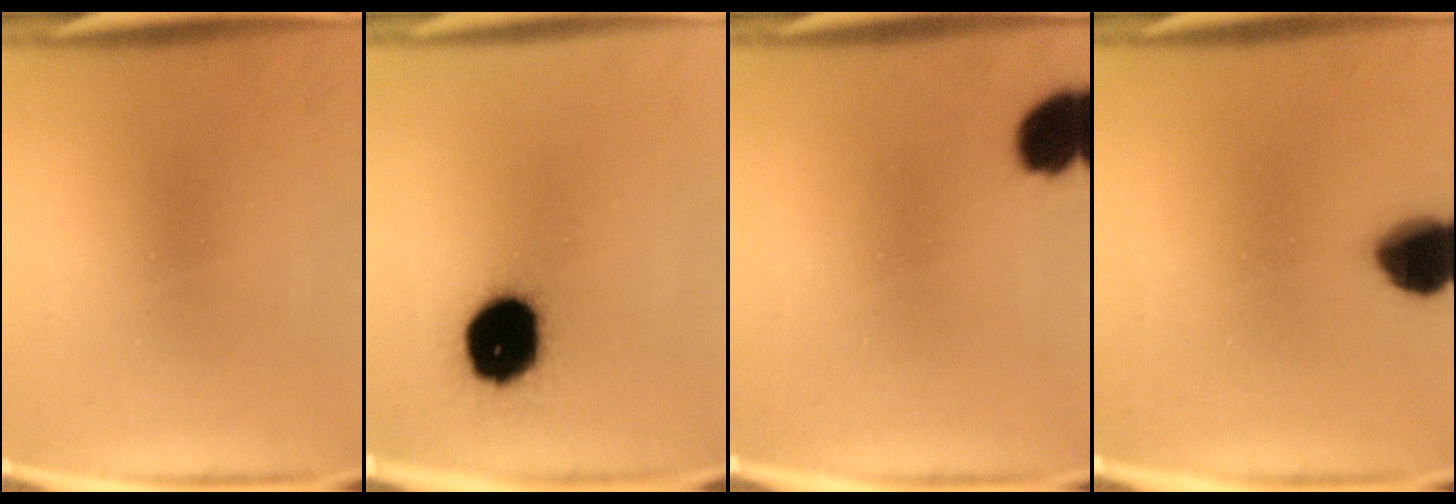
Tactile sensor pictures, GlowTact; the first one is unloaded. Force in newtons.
{"total": 16.3}
{"total": 8.7}
{"total": 10.5}